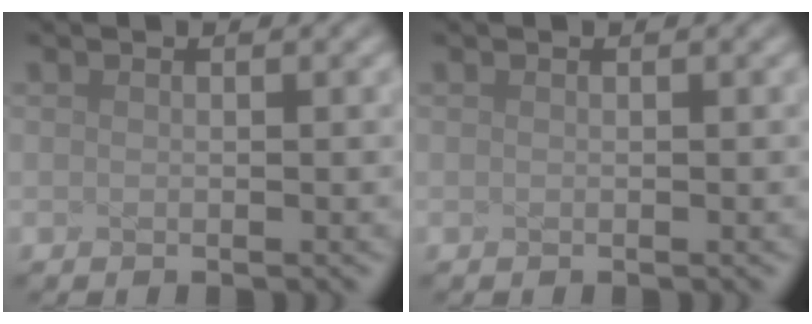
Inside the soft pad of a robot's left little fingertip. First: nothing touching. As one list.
[{"total": 0.0}]